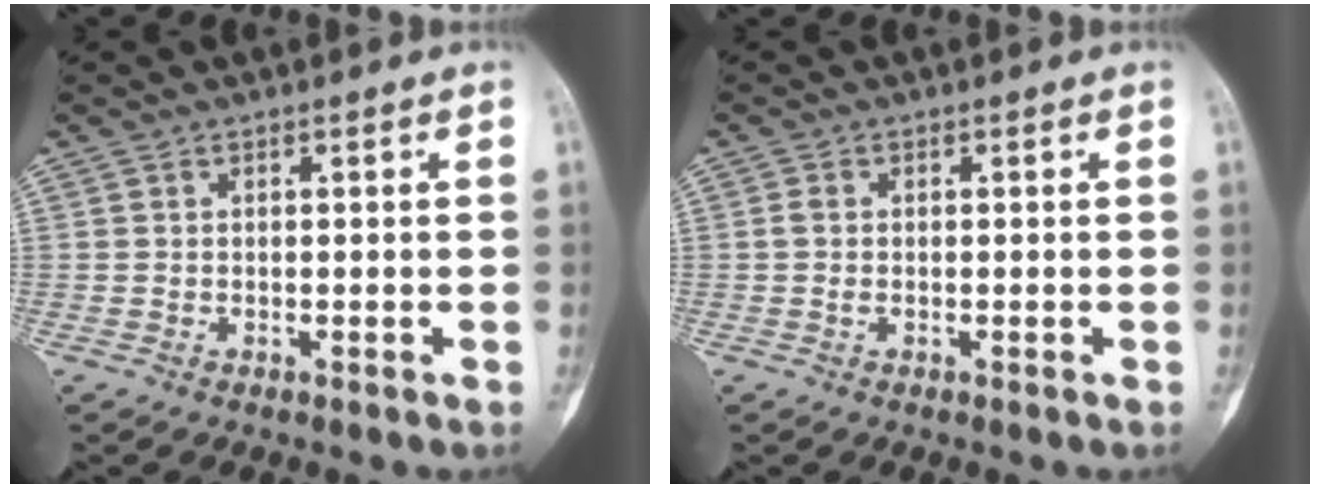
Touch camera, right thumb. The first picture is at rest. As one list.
[{"total": 1.3, "force": [0.0, 0.8, 1.1], "torque": [-0.021, 0.000, -0.003]}]